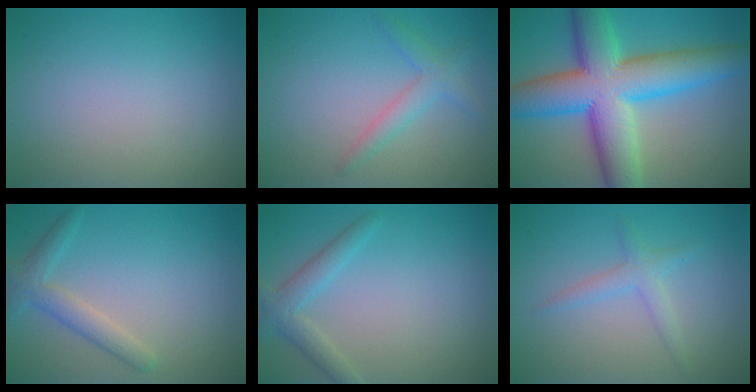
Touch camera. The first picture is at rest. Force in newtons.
{"total": 2.2, "press": 2.2, "slide": 0.0}
{"total": 12.3, "press": 12.3, "slide": 0.4}
{"total": 2.7, "press": 2.7, "slide": 0.1}
{"total": 2.6, "press": 2.6, "slide": 0.1}
{"total": 1.9, "press": 1.9, "slide": 0.1}